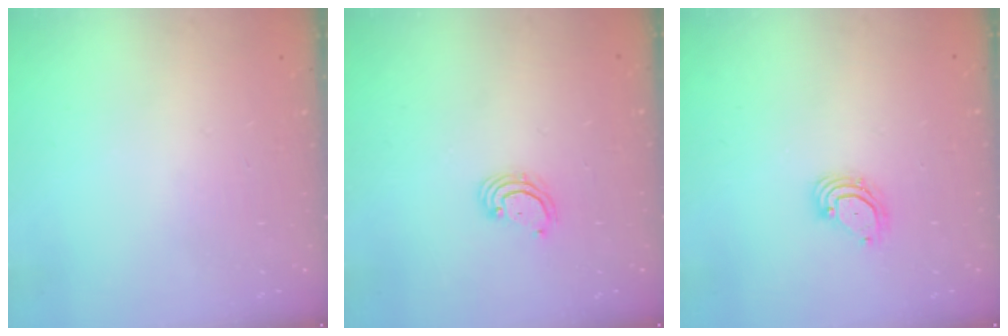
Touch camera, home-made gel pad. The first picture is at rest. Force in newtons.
{"total": 3.2, "press": 3.2, "slide": 0.3}
{"total": 3.2, "press": 3.2, "slide": 0.3}